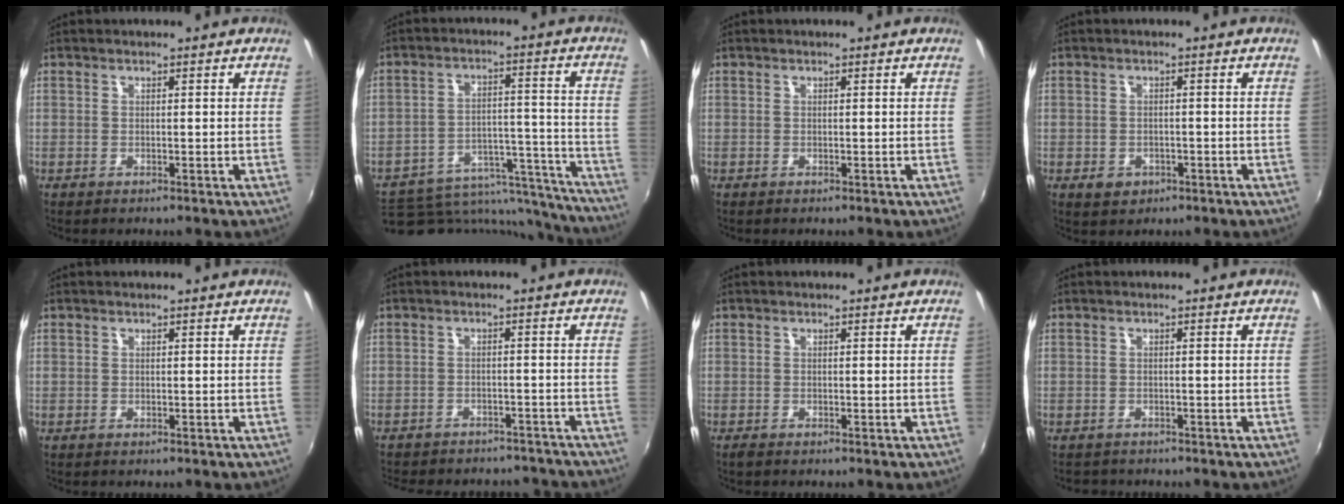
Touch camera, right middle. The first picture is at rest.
{"total": 20.4, "force": [-17.9, 7.6, 5.9], "torque": [-0.101, 0.031, -0.224]}
{"total": 0.0}
{"total": 3.3, "force": [-1.5, 2.6, 1.4], "torque": [-0.029, -0.003, -0.017]}
{"total": 0.0}
{"total": 15.4, "force": [-13.6, 5.4, 4.9], "torque": [-0.115, 0.006, -0.168]}
{"total": 0.6, "force": [-0.5, 0.2, 0.2], "torque": [-0.006, -0.003, -0.010]}
{"total": 2.1, "force": [-1.8, 1.1, 0.2], "torque": [-0.009, -0.006, -0.028]}